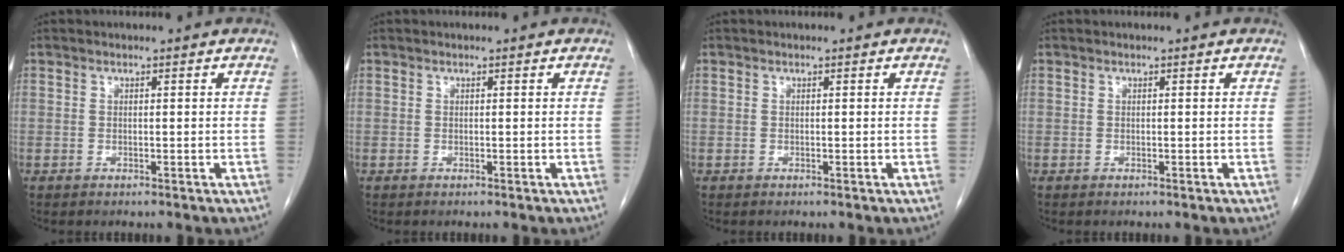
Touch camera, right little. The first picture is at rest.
{"total": 0.0}
{"total": 0.0}
{"total": 0.0}